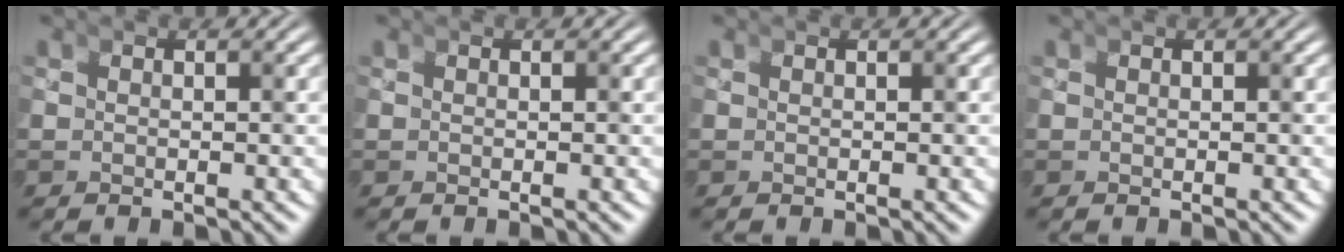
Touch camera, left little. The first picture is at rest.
{"total": 0.0}
{"total": 0.0}
{"total": 0.0}